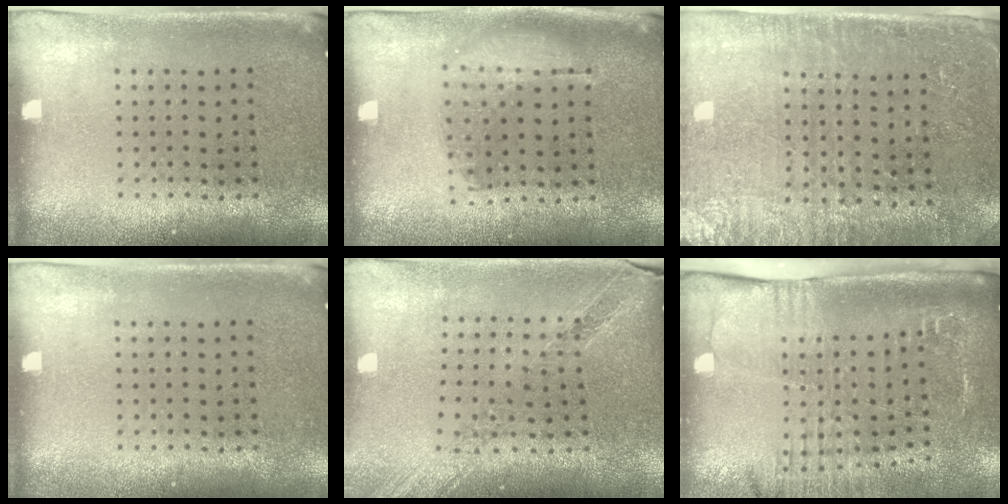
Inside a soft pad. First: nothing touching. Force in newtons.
{"total": 1.1, "press": 1.0, "slide": 0.6}
{"total": 3.4, "press": 3.1, "slide": 1.4}
{"total": 0.0}
{"total": 1.1, "press": 1.1, "slide": 0.1}
{"total": 2.7, "press": 2.1, "slide": 1.6}